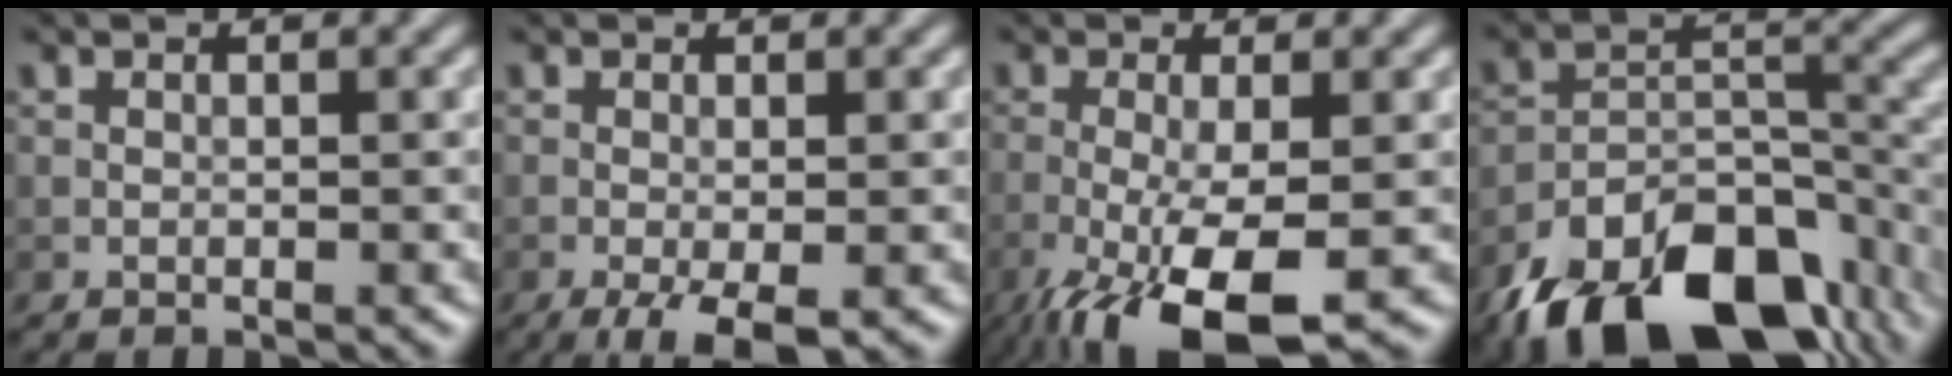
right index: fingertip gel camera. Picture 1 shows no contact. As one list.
[{"total": 3.5, "force": [-1.6, 0.9, 3.0], "torque": [-0.054, -0.006, -0.029]}, {"total": 8.4, "force": [-4.0, 2.2, 7.1], "torque": [-0.138, -0.016, -0.069]}, {"total": 14.3, "force": [-9.8, 7.0, 7.7], "torque": [-0.142, -0.004, -0.162]}]